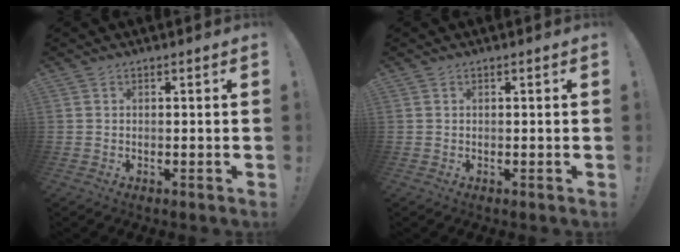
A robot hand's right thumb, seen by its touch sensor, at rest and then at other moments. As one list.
[{"total": 0.0}]